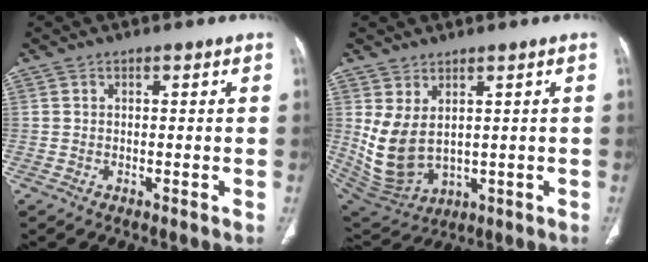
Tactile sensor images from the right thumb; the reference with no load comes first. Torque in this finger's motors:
{"motor_torque": [1.42, 1.47, 0.05, 0.06, 0.34]}